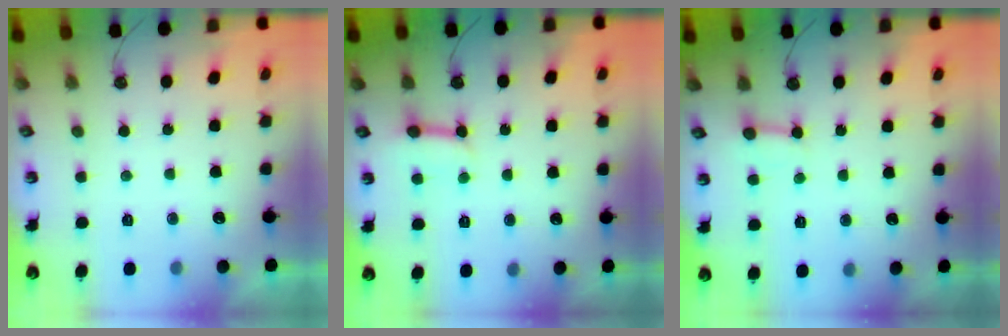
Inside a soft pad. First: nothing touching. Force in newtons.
{"total": 6.2, "press": 6.1, "slide": 0.8}
{"total": 2.8, "press": 2.8, "slide": 0.4}